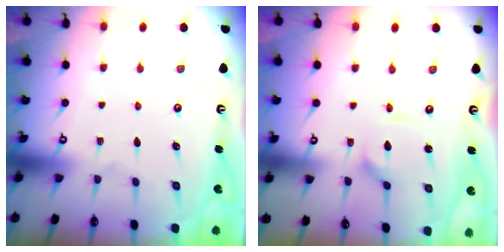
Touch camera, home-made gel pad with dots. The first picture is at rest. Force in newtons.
{"total": 3.3, "press": 3.3, "slide": 0.3}